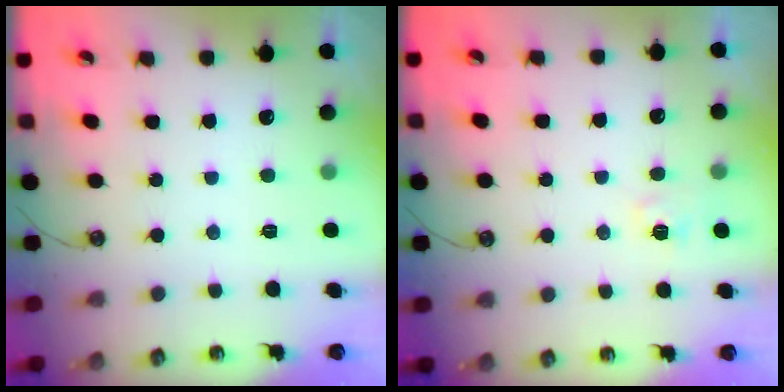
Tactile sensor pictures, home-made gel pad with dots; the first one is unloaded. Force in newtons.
{"total": 2.7, "press": 2.6, "slide": 0.3}